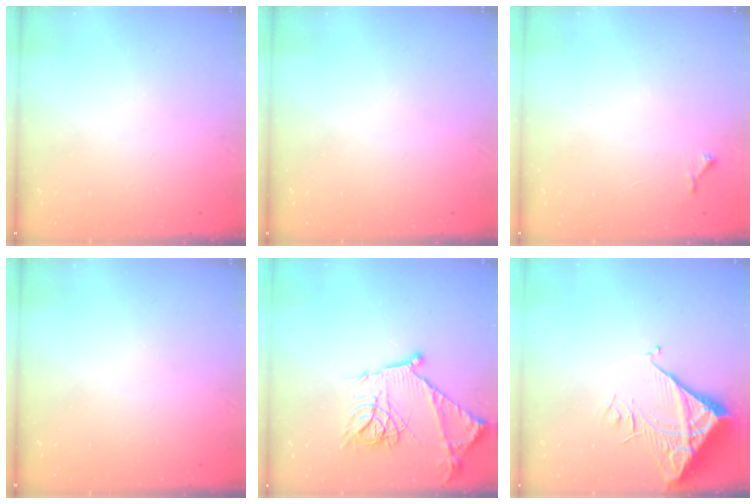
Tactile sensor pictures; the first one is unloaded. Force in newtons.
{"total": 0.0}
{"total": 3.7, "press": 3.6, "slide": 0.5}
{"total": 0.0}
{"total": 16.5, "press": 16.4, "slide": 1.1}
{"total": 7.5, "press": 7.4, "slide": 1.0}